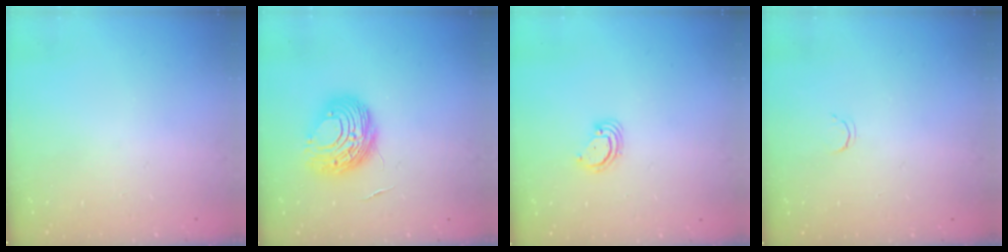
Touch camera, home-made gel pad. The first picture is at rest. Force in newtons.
{"total": 9.7, "press": 9.6, "slide": 1.3}
{"total": 2.9, "press": 2.9, "slide": 0.2}
{"total": 2.1, "press": 2.1, "slide": 0.4}